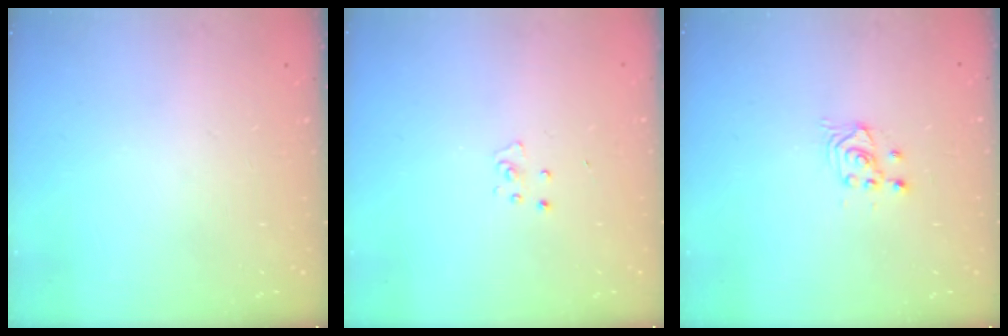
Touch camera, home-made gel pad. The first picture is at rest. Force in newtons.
{"total": 2.6, "press": 2.6, "slide": 0.2}
{"total": 2.6, "press": 2.6, "slide": 0.1}